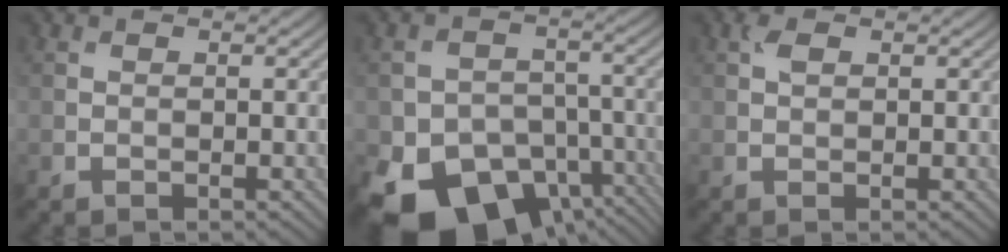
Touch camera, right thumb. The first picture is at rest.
{"total": 14.0, "force": [-7.6, 9.4, 7.0], "torque": [-0.137, -0.037, -0.120]}
{"total": 1.3, "force": [0.6, 0.7, 0.9], "torque": [-0.022, 0.003, 0.010]}